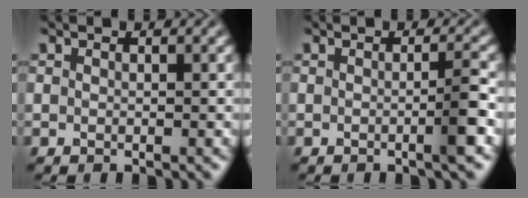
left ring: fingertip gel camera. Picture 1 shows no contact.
{"total": 2.2, "force": [-0.5, 0.2, 2.1], "torque": [-0.029, -0.001, -0.014]}